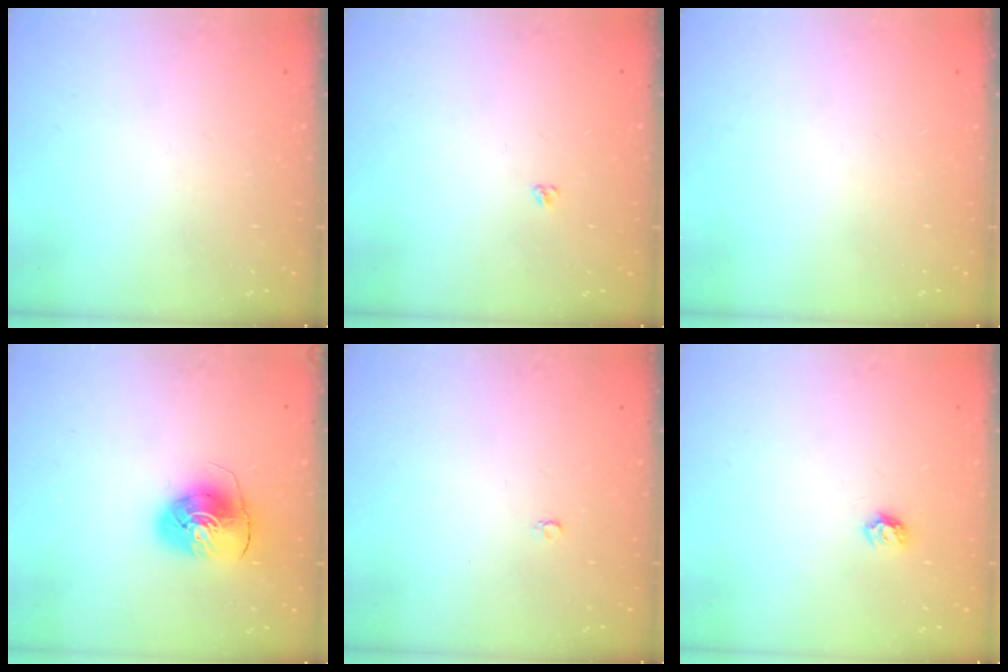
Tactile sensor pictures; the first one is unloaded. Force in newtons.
{"total": 3.1, "press": 3.0, "slide": 0.4}
{"total": 0.0}
{"total": 9.3, "press": 9.2, "slide": 1.1}
{"total": 2.4, "press": 2.4, "slide": 0.2}
{"total": 5.5, "press": 5.4, "slide": 0.6}